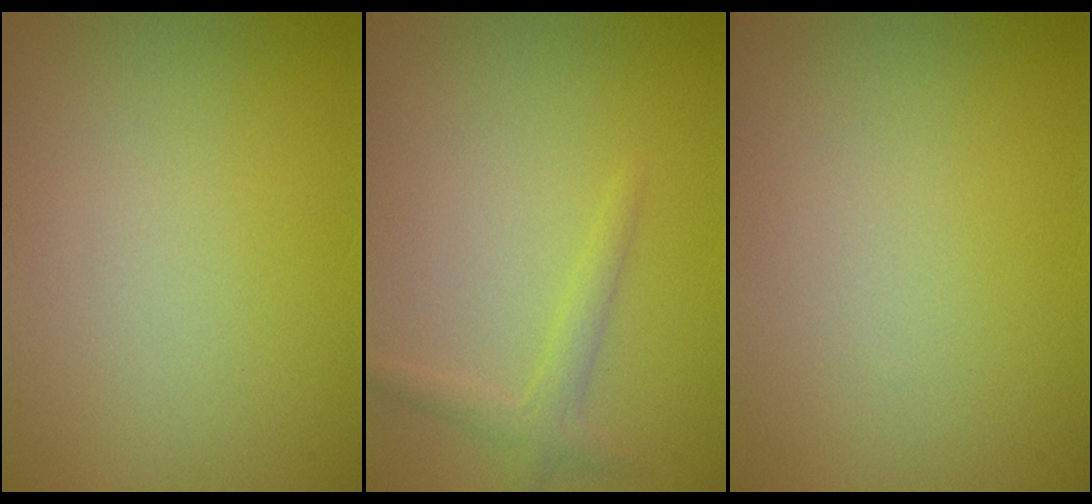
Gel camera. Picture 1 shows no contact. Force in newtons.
{"total": 1.5, "press": 1.5, "slide": 0.1}
{"total": 0.0}